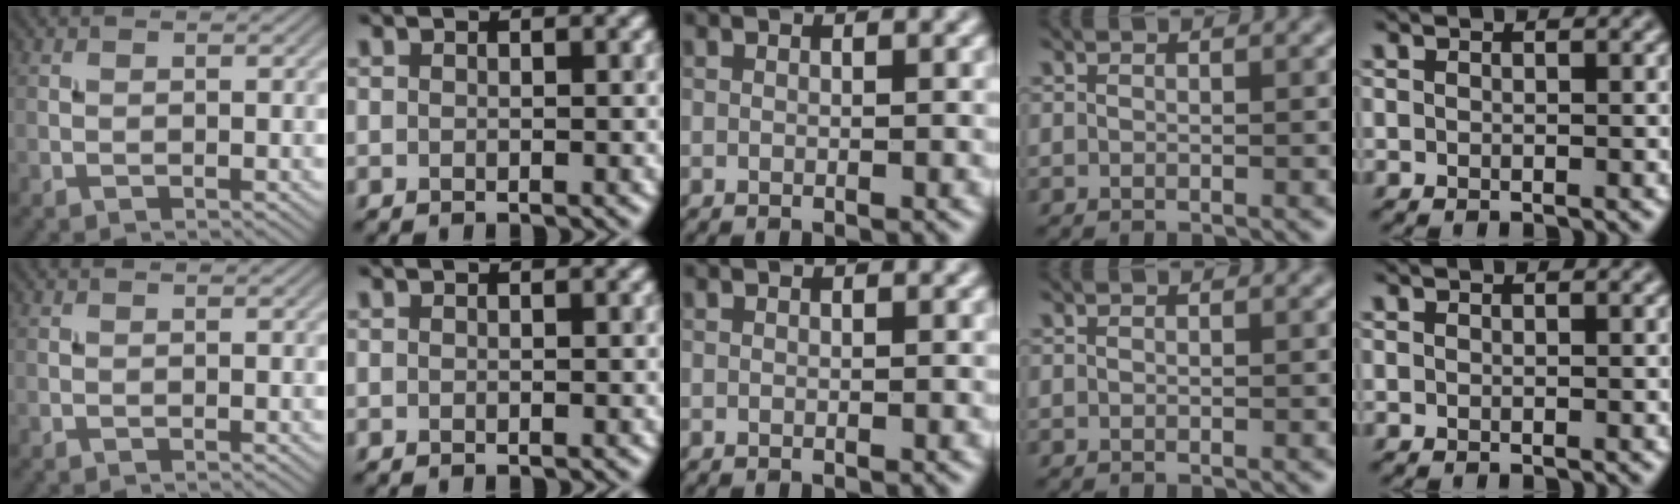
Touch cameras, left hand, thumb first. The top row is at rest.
{}